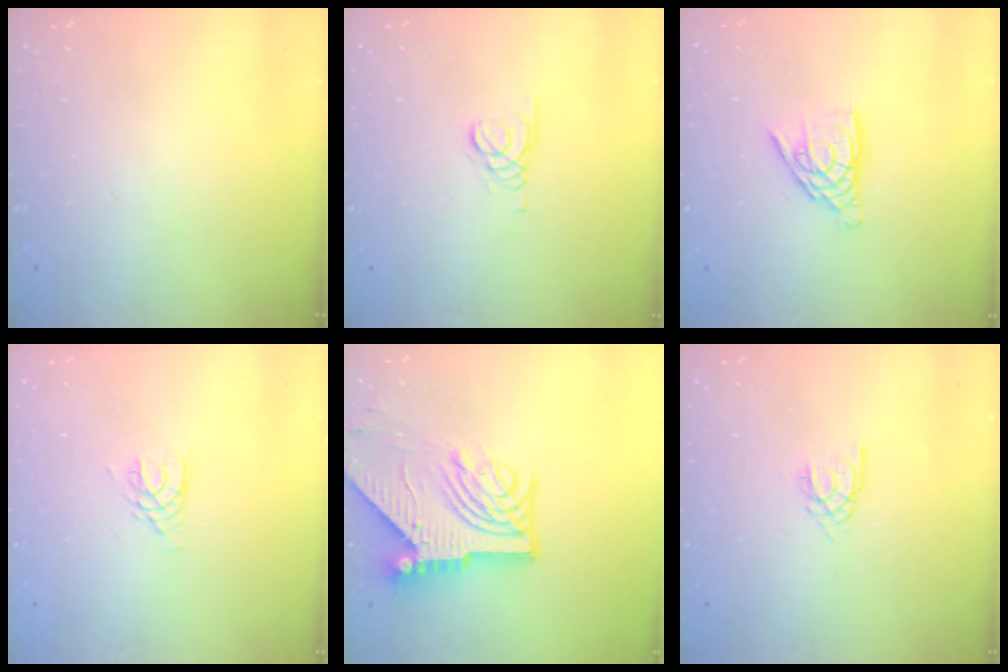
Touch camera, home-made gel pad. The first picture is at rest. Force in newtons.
{"total": 1.6, "press": 1.5, "slide": 0.2}
{"total": 11.4, "press": 11.4, "slide": 1.1}
{"total": 4.8, "press": 4.8, "slide": 0.5}
{"total": 14.3, "press": 14.2, "slide": 1.7}
{"total": 2.3, "press": 2.3, "slide": 0.2}